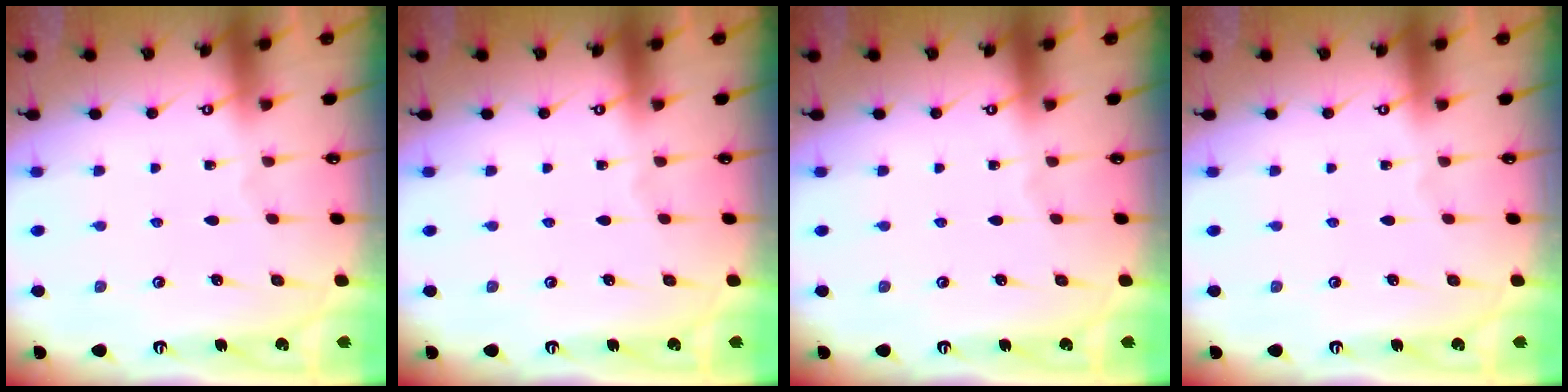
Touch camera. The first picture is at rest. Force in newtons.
{"total": 0.0}
{"total": 0.0}
{"total": 0.0}